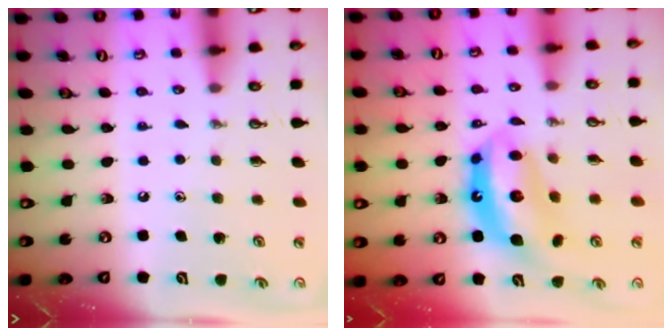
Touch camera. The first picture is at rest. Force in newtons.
{"total": 12.6, "press": 12.6, "slide": 0.9}